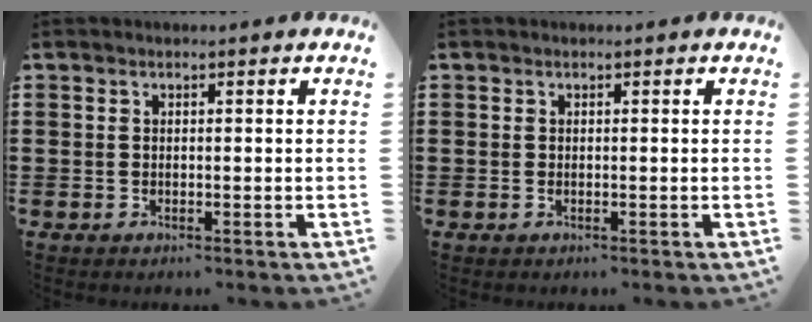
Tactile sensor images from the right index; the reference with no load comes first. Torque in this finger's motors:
{"motor_torque": [0.00, 2.14, 0.01, -0.01]}